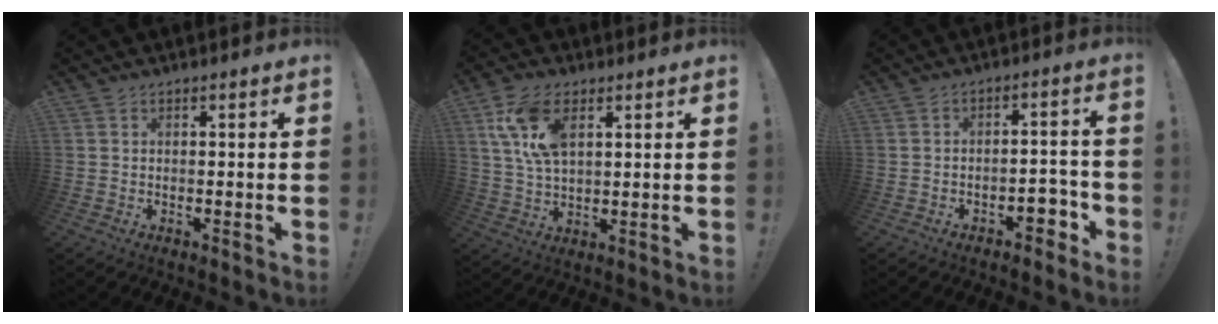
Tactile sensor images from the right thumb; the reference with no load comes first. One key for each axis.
{"total": 12.4, "fx": 5.0, "fy": 7.0, "fz": 8.9, "tx": -0.188, "ty": 0.000, "tz": 0.093}
{"total": 5.9, "fx": -3.5, "fy": 3.1, "fz": 3.7, "tx": -0.040, "ty": 0.017, "tz": -0.059}